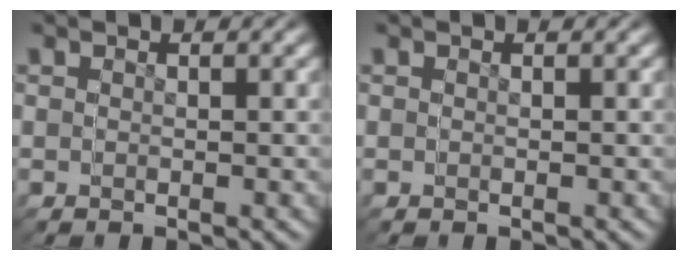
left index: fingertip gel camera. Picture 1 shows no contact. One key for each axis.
{"total": 0.0}